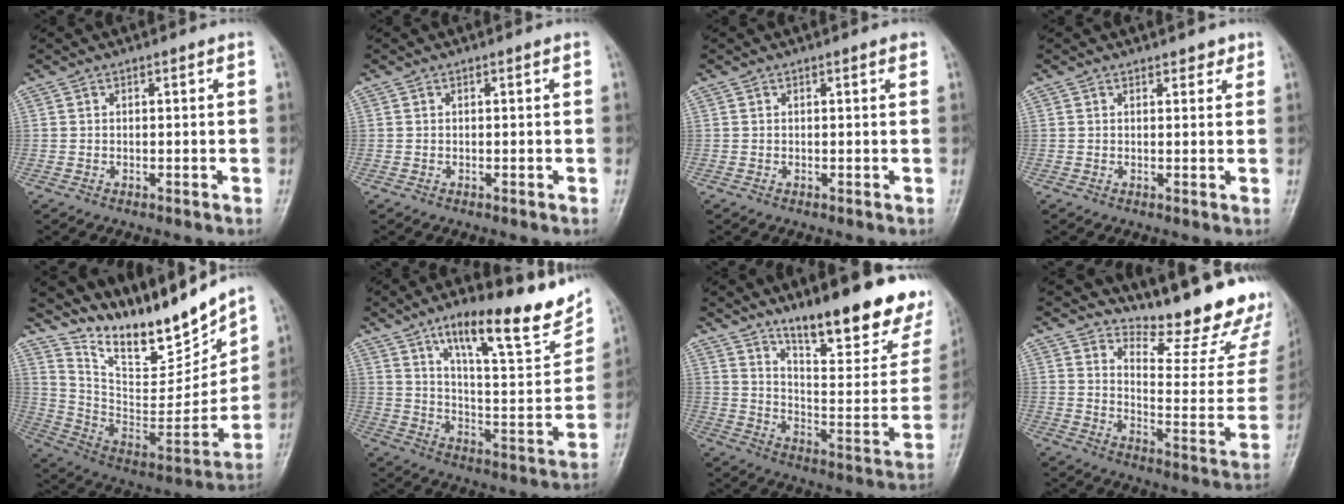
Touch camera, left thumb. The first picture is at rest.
{"total": 0.0}
{"total": 0.6, "force": [0.4, 0.1, 0.4], "torque": [-0.005, 0.000, 0.000]}
{"total": 1.7, "force": [1.3, 0.9, 0.6], "torque": [0.007, -0.005, 0.011]}
{"total": 20.5, "force": [17.5, 4.9, 9.6], "torque": [-0.110, -0.113, 0.311]}
{"total": 21.5, "force": [14.0, 5.5, 15.4], "torque": [-0.190, -0.061, 0.220]}
{"total": 24.3, "force": [16.5, 6.8, 16.5], "torque": [-0.188, -0.093, 0.247]}
{"total": 19.9, "force": [16.6, 5.3, 9.5], "torque": [-0.084, -0.143, 0.214]}